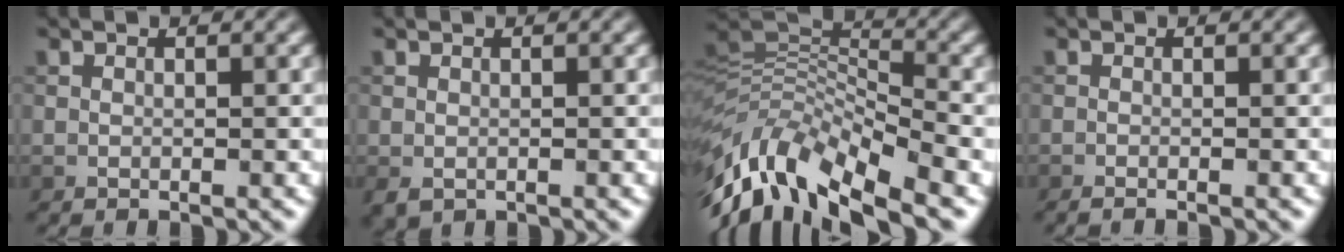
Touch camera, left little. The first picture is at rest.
{"total": 1.0, "force": [-0.4, 0.7, 0.5], "torque": [-0.014, -0.008, -0.003]}
{"total": 10.8, "force": [-5.6, 4.5, 8.0], "torque": [-0.154, 0.011, -0.114]}
{"total": 1.0, "force": [-0.8, 0.2, 0.6], "torque": [0.001, -0.004, -0.016]}